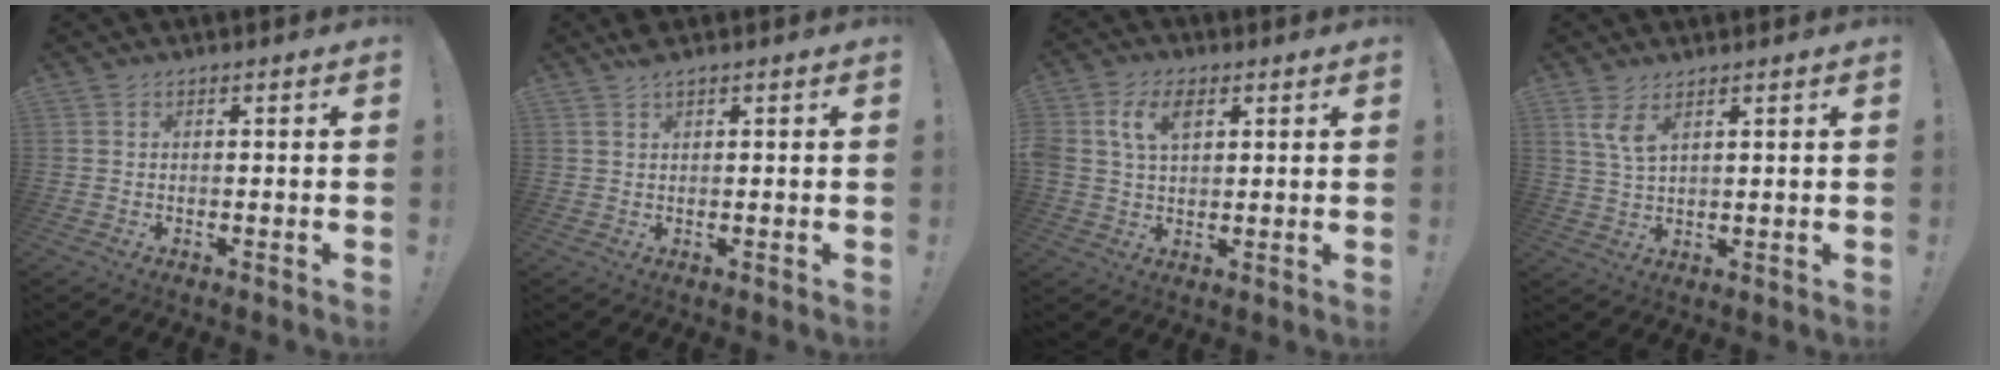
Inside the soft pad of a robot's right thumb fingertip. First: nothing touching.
{"total": 2.0, "force": [1.6, 0.3, 1.1], "torque": [-0.031, -0.001, 0.031]}
{"total": 8.1, "force": [2.9, 5.1, 5.6], "torque": [-0.116, 0.004, 0.053]}
{"total": 4.9, "force": [3.1, 1.2, 3.6], "torque": [-0.073, -0.012, 0.057]}